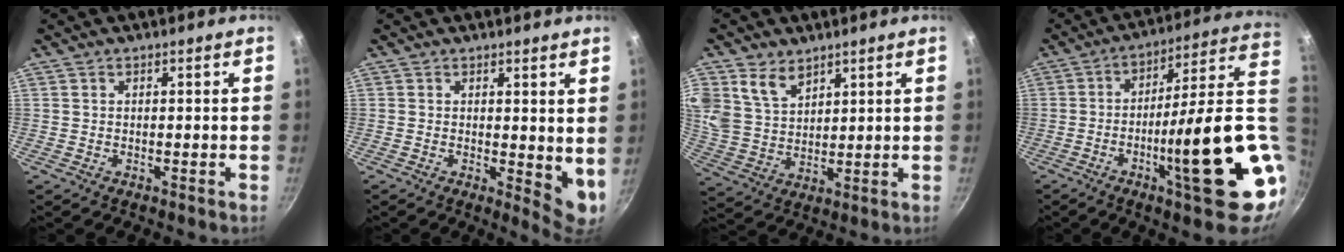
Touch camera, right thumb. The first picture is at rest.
{"total": 5.8, "force": [1.3, 2.5, 5.1], "torque": [-0.065, -0.019, 0.018]}
{"total": 9.0, "force": [5.3, 6.1, 4.1], "torque": [-0.066, -0.025, 0.113]}
{"total": 24.0, "force": [-3.9, 4.9, 23.2], "torque": [-0.308, 0.016, -0.057]}